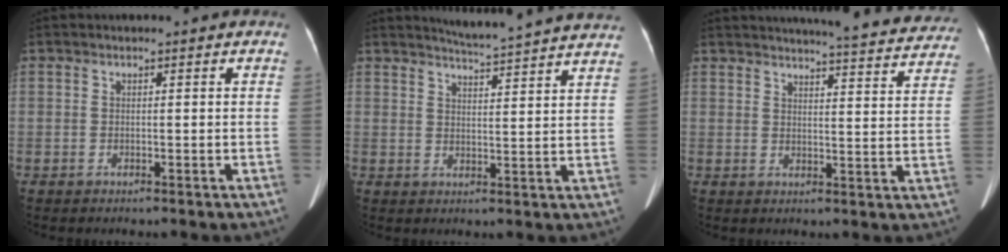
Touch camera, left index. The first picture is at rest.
{"total": 14.8, "force": [14.0, -0.5, 4.7], "torque": [-0.080, -0.026, 0.170]}
{"total": 23.6, "force": [22.2, 2.7, 7.4], "torque": [-0.099, -0.050, 0.251]}